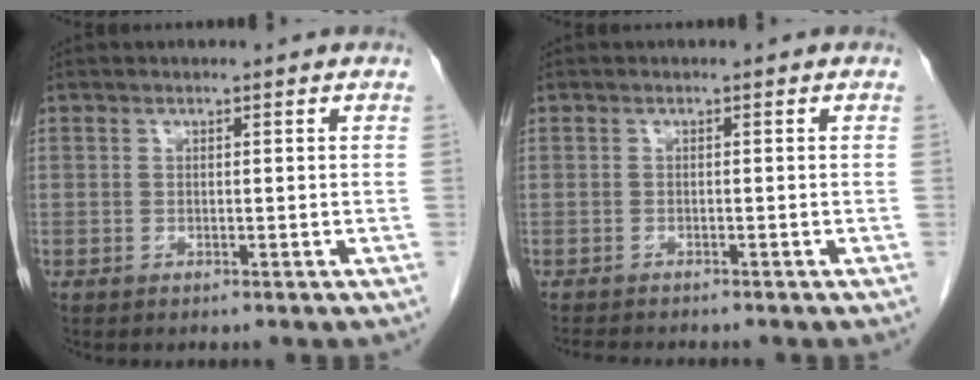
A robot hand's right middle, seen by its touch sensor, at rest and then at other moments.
{"total": 4.1, "force": [-3.7, 0.5, 1.6], "torque": [-0.026, -0.011, -0.054]}